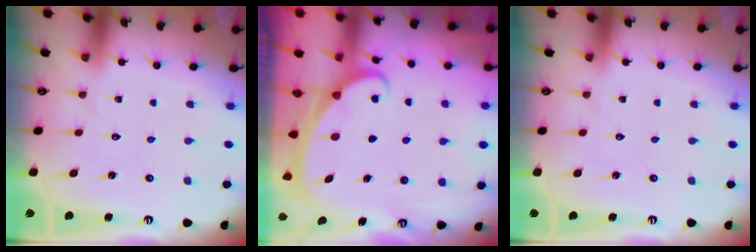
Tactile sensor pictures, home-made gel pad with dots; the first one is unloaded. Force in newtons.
{"total": 2.5, "press": 2.5, "slide": 0.4}
{"total": 0.0}